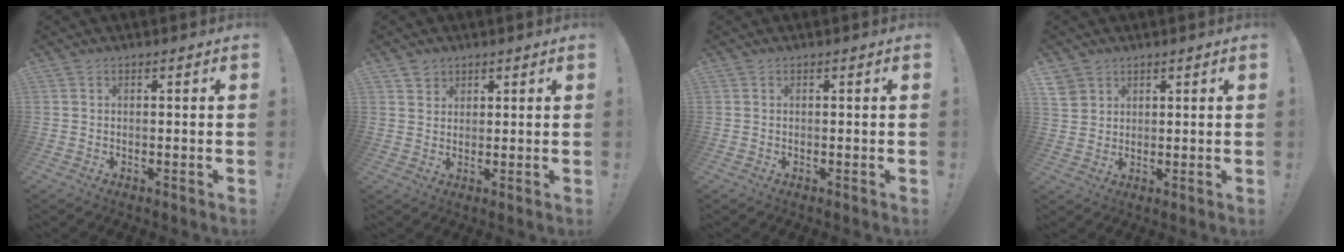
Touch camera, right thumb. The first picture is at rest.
{"total": 2.6, "force": [2.0, 1.6, 0.0], "torque": [0.000, -0.010, 0.036]}
{"total": 0.0}
{"total": 4.4, "force": [2.7, 3.4, 0.6], "torque": [-0.007, -0.016, 0.052]}